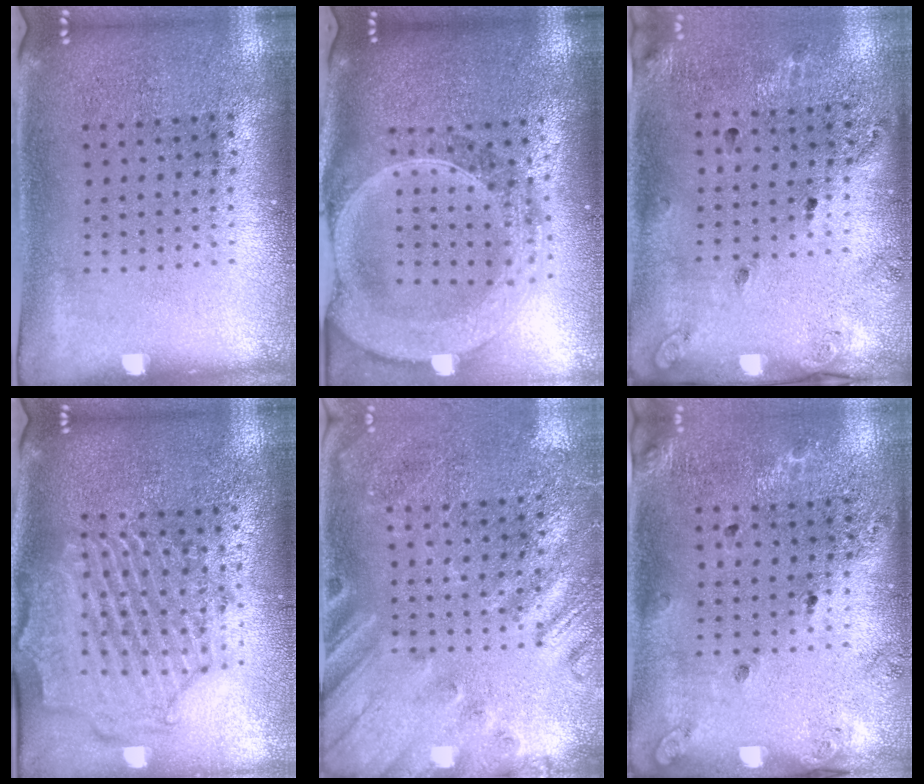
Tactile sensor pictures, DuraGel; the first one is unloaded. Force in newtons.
{"total": 2.9, "press": 2.5, "slide": 1.4}
{"total": 1.8, "press": 1.2, "slide": 1.3}
{"total": 2.3, "press": 2.2, "slide": 0.8}
{"total": 2.2, "press": 2.0, "slide": 1.0}
{"total": 1.3, "press": 1.2, "slide": 0.6}